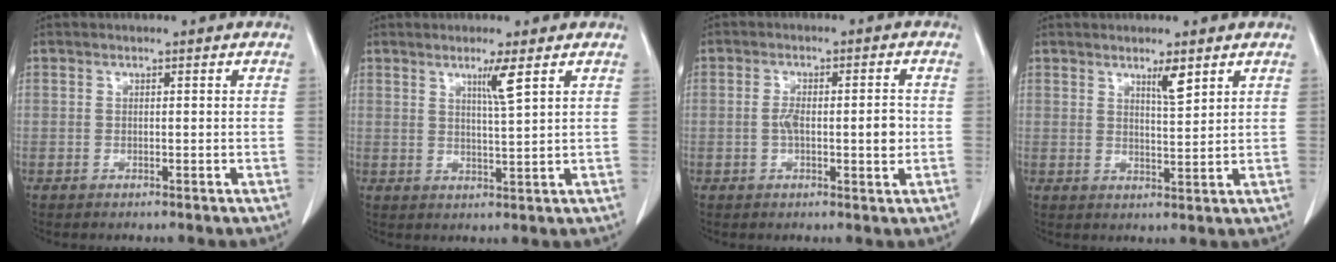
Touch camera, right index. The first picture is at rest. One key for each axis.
{"total": 3.5, "fx": 2.0, "fy": -0.7, "fz": 2.9, "tx": -0.051, "ty": -0.008, "tz": 0.037}
{"total": 5.3, "fx": -0.6, "fy": 1.5, "fz": 5.0, "tx": -0.099, "ty": 0.005, "tz": -0.009}
{"total": 3.2, "fx": 2.2, "fy": 0.3, "fz": 2.2, "tx": -0.038, "ty": -0.003, "tz": 0.038}